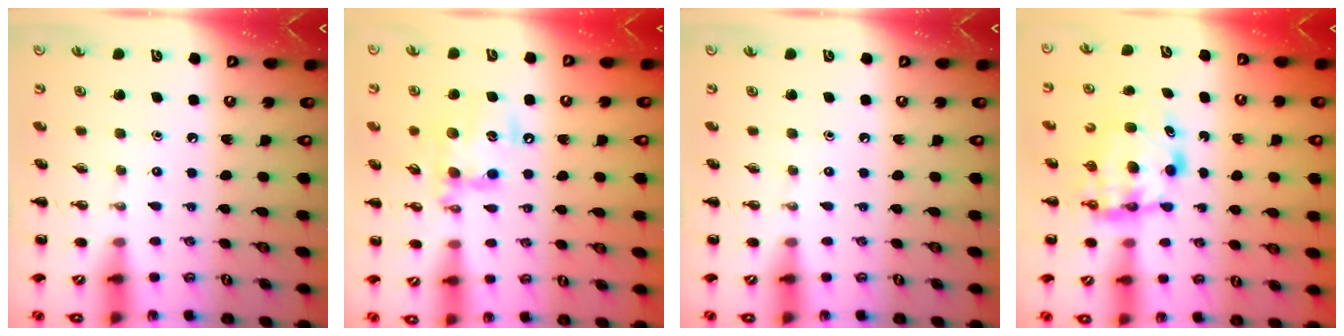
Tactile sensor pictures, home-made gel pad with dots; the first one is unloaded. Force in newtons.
{"total": 14.7, "press": 14.5, "slide": 2.7}
{"total": 0.0}
{"total": 5.9, "press": 5.9, "slide": 0.6}